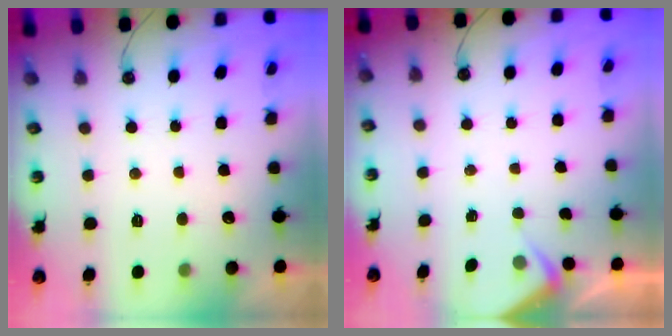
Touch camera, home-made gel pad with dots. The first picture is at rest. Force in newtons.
{"total": 2.6, "press": 2.5, "slide": 0.5}